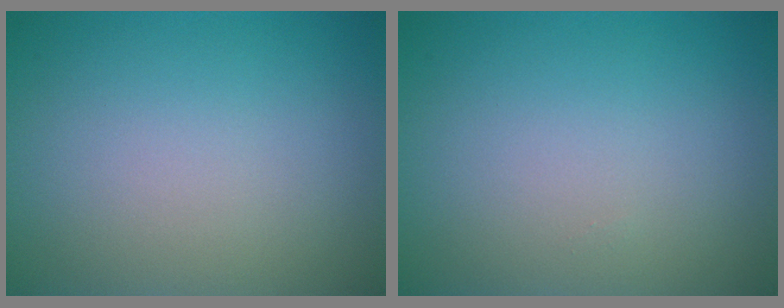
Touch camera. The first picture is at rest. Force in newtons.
{"total": 0.0}